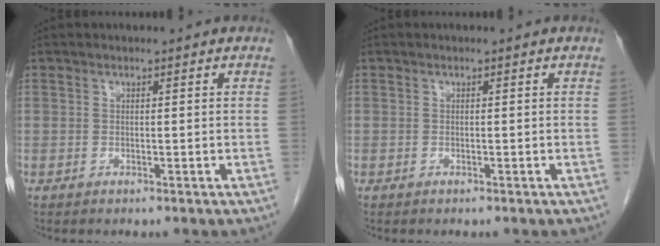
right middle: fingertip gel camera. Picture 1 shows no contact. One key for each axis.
{"total": 0.0}